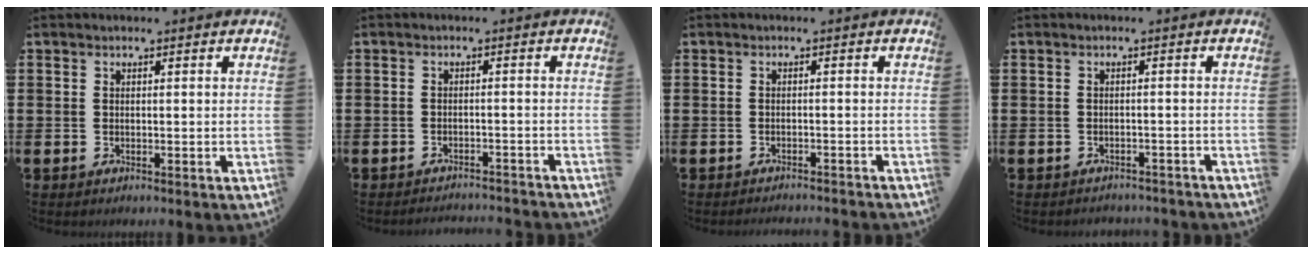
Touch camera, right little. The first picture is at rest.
{"total": 1.6, "force": [-1.6, -0.1, -0.1], "torque": [-0.002, 0.004, -0.034]}
{"total": 1.0, "force": [-1.0, -0.2, 0.0], "torque": [0.000, 0.001, -0.020]}
{"total": 1.1, "force": [-1.1, 0.1, -0.1], "torque": [-0.003, 0.002, -0.025]}